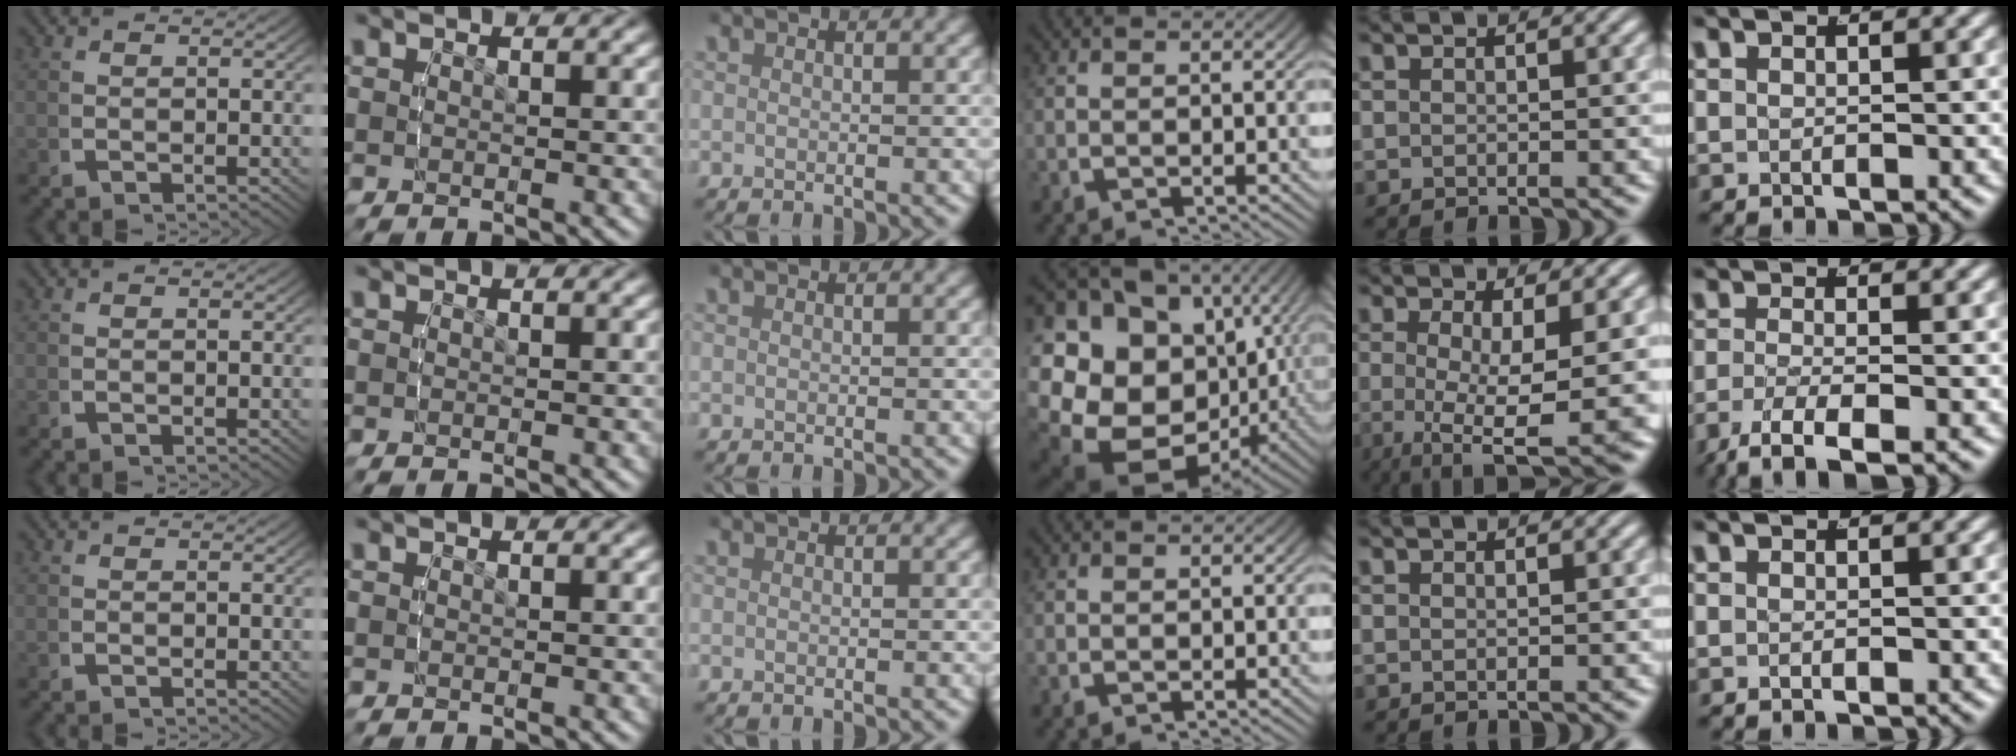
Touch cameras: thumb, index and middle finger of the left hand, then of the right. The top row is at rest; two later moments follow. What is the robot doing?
{"motion": "lift_and_place", "object": "air blower"}